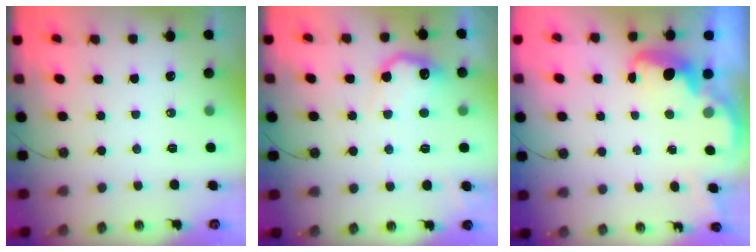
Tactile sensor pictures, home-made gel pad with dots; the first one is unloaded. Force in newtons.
{"total": 12.2, "press": 12.2, "slide": 0.3}
{"total": 2.7, "press": 2.6, "slide": 0.4}